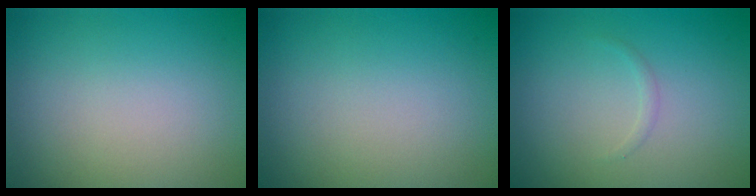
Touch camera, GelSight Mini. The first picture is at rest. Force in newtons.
{"total": 0.0}
{"total": 0.5, "press": 0.5, "slide": 0.0}